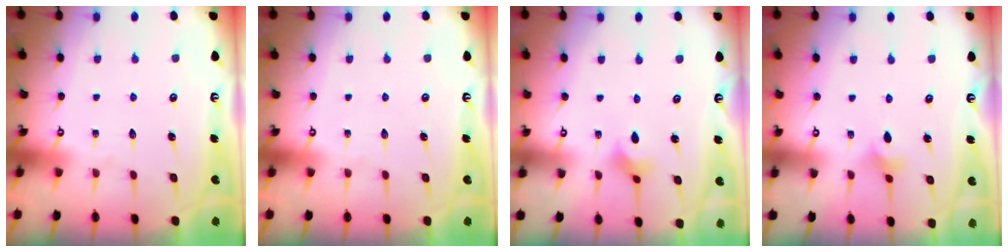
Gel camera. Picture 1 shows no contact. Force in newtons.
{"total": 0.0}
{"total": 2.2, "press": 2.2, "slide": 0.2}
{"total": 3.4, "press": 3.3, "slide": 0.8}